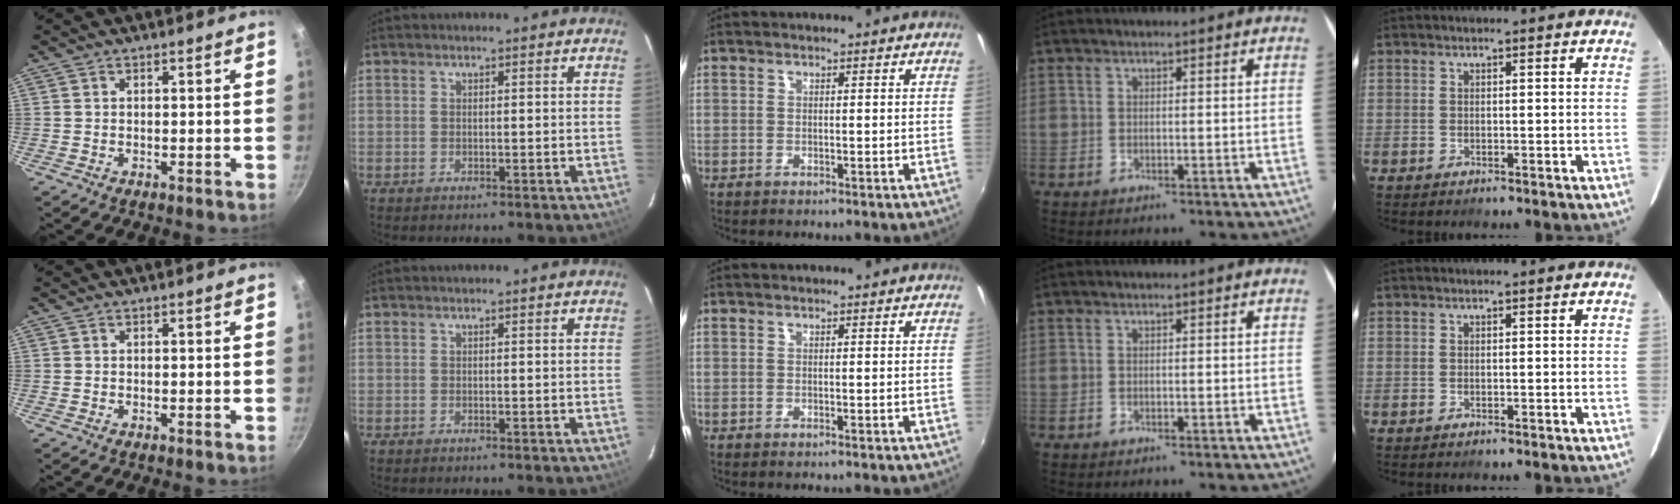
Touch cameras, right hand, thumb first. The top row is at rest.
{}